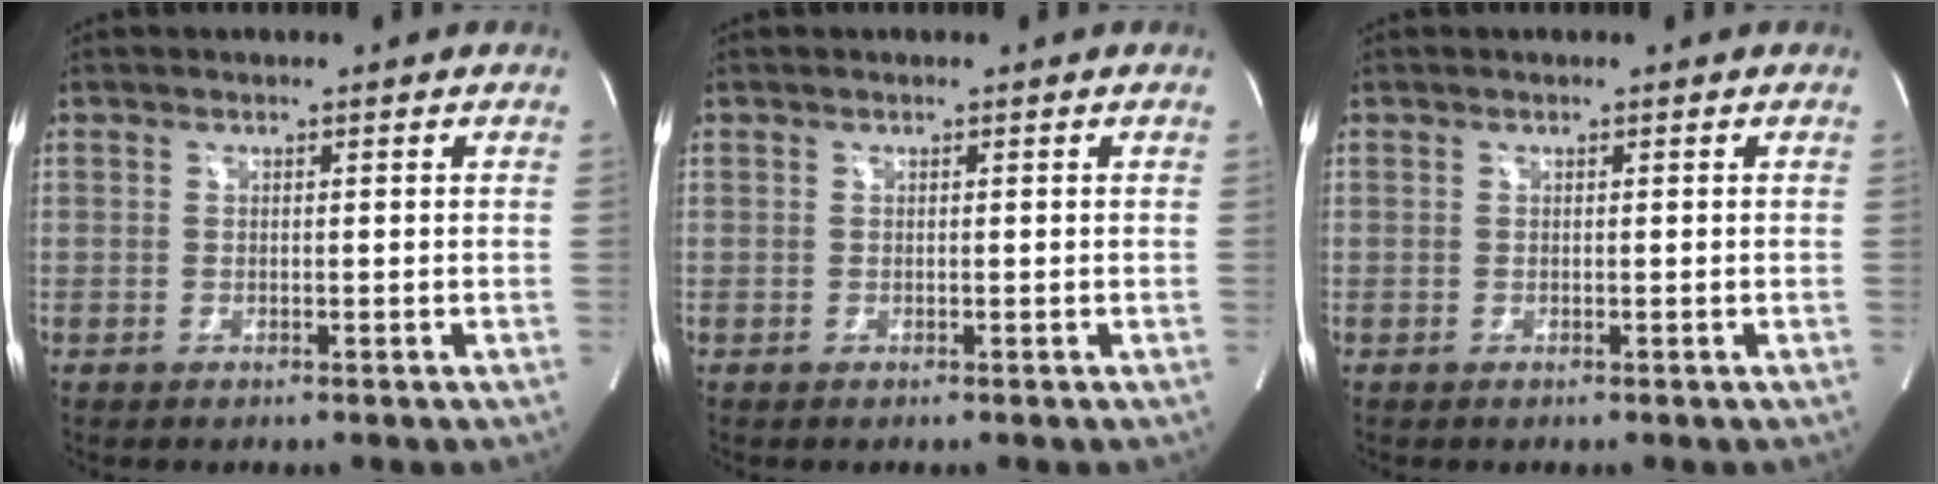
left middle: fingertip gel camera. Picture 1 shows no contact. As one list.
[{"total": 0.0}, {"total": 0.0}]